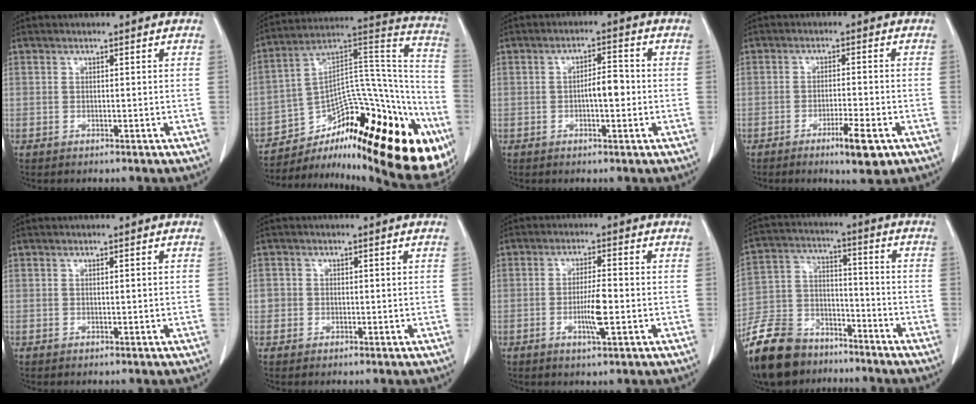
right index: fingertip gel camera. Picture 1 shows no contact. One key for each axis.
{"total": 30.5, "fx": -19.2, "fy": 10.5, "fz": 21.3, "tx": -0.192, "ty": 0.052, "tz": -0.261}
{"total": 3.8, "fx": -0.6, "fy": 1.2, "fz": 3.6, "tx": -0.059, "ty": 0.009, "tz": -0.009}
{"total": 5.4, "fx": -2.9, "fy": 0.7, "fz": 4.5, "tx": -0.074, "ty": -0.006, "tz": -0.043}
{"total": 0.0}
{"total": 1.5, "fx": -0.3, "fy": 1.5, "fz": 0.2, "tx": 0.006, "ty": 0.006, "tz": -0.009}
{"total": 5.0, "fx": -1.5, "fy": 0.4, "fz": 4.8, "tx": -0.089, "ty": -0.006, "tz": -0.026}
{"total": 18.1, "fx": -14.2, "fy": 8.8, "fz": 7.0, "tx": -0.180, "ty": -0.001, "tz": -0.254}